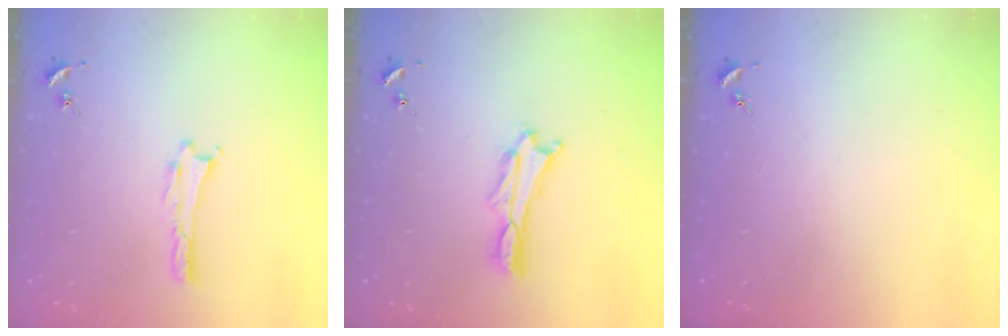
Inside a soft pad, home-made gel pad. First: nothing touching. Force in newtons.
{"total": 1.1, "press": 1.1, "slide": 0.2}
{"total": 0.0}